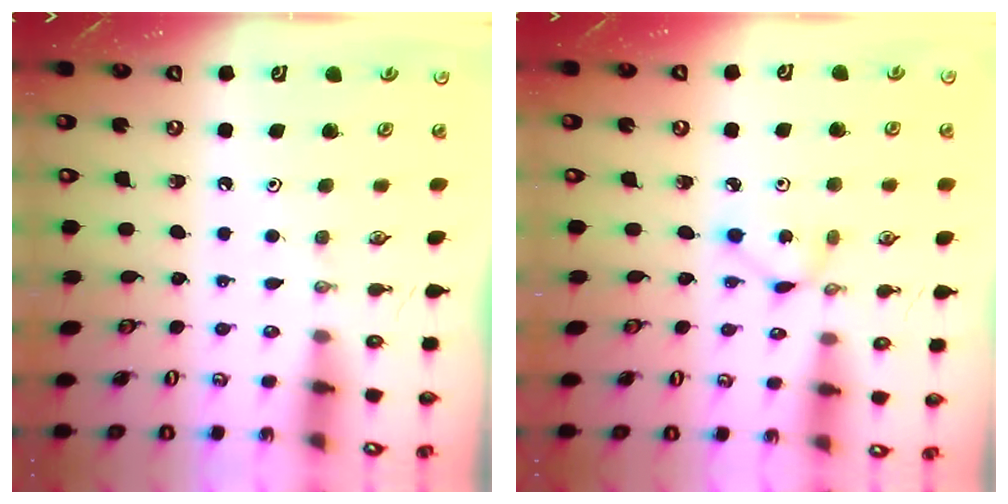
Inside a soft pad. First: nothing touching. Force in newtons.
{"total": 2.8, "press": 2.8, "slide": 0.3}